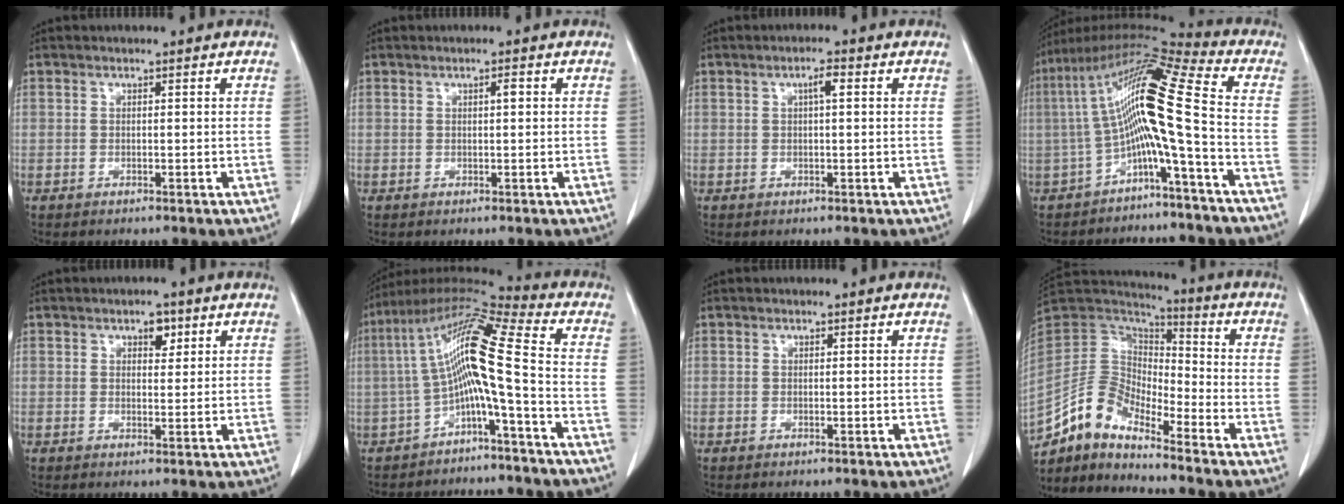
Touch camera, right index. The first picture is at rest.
{"total": 0.9, "force": [0.2, 0.2, 0.9], "torque": [-0.013, 0.003, 0.001]}
{"total": 2.0, "force": [0.5, 0.3, 1.9], "torque": [-0.031, 0.004, 0.006]}
{"total": 13.8, "force": [-2.5, -0.3, 13.6], "torque": [-0.243, 0.039, -0.055]}
{"total": 2.5, "force": [1.3, 1.4, 1.7], "torque": [-0.022, 0.002, 0.018]}
{"total": 12.1, "force": [-2.5, 0.1, 11.9], "torque": [-0.216, 0.040, -0.051]}
{"total": 0.0}
{"total": 9.6, "force": [-8.1, 2.9, 4.2], "torque": [-0.096, 0.036, -0.162]}